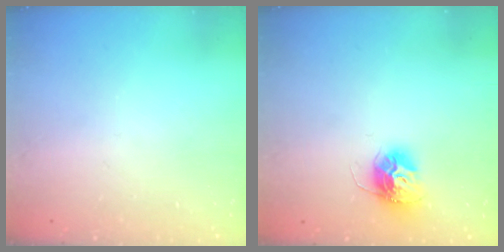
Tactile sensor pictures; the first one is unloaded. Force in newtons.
{"total": 12.4, "press": 12.4, "slide": 1.0}